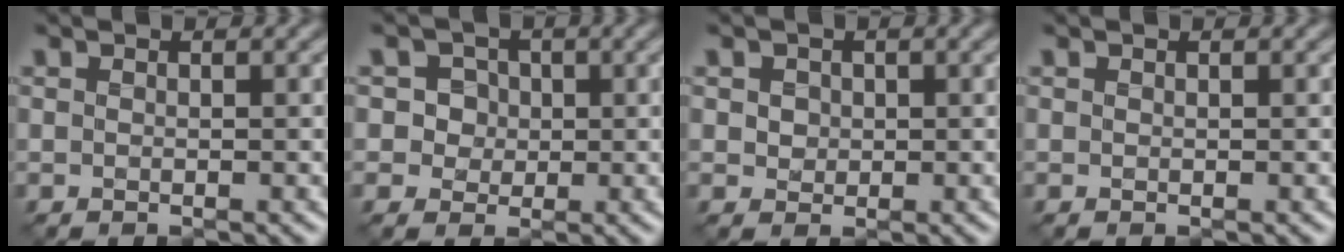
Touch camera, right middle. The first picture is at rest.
{"total": 3.9, "force": [1.2, 3.3, 1.6], "torque": [-0.024, 0.005, 0.013]}
{"total": 2.4, "force": [0.8, 1.9, 1.2], "torque": [-0.039, 0.004, 0.019]}
{"total": 0.0}